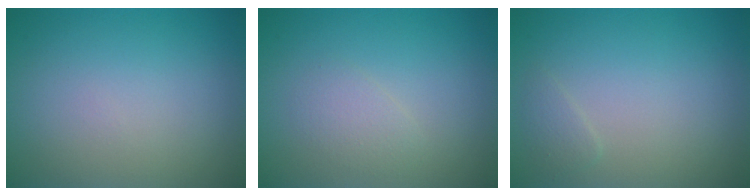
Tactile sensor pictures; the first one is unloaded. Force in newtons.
{"total": 1.4, "press": 1.4, "slide": 0.1}
{"total": 0.9, "press": 0.9, "slide": 0.0}